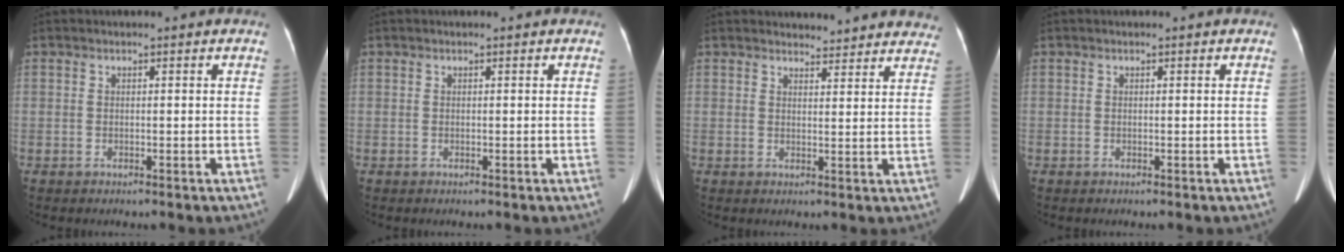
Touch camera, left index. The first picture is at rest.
{"total": 0.0}
{"total": 10.0, "force": [9.6, 2.7, 1.0], "torque": [0.025, 0.000, 0.087]}
{"total": 0.0}